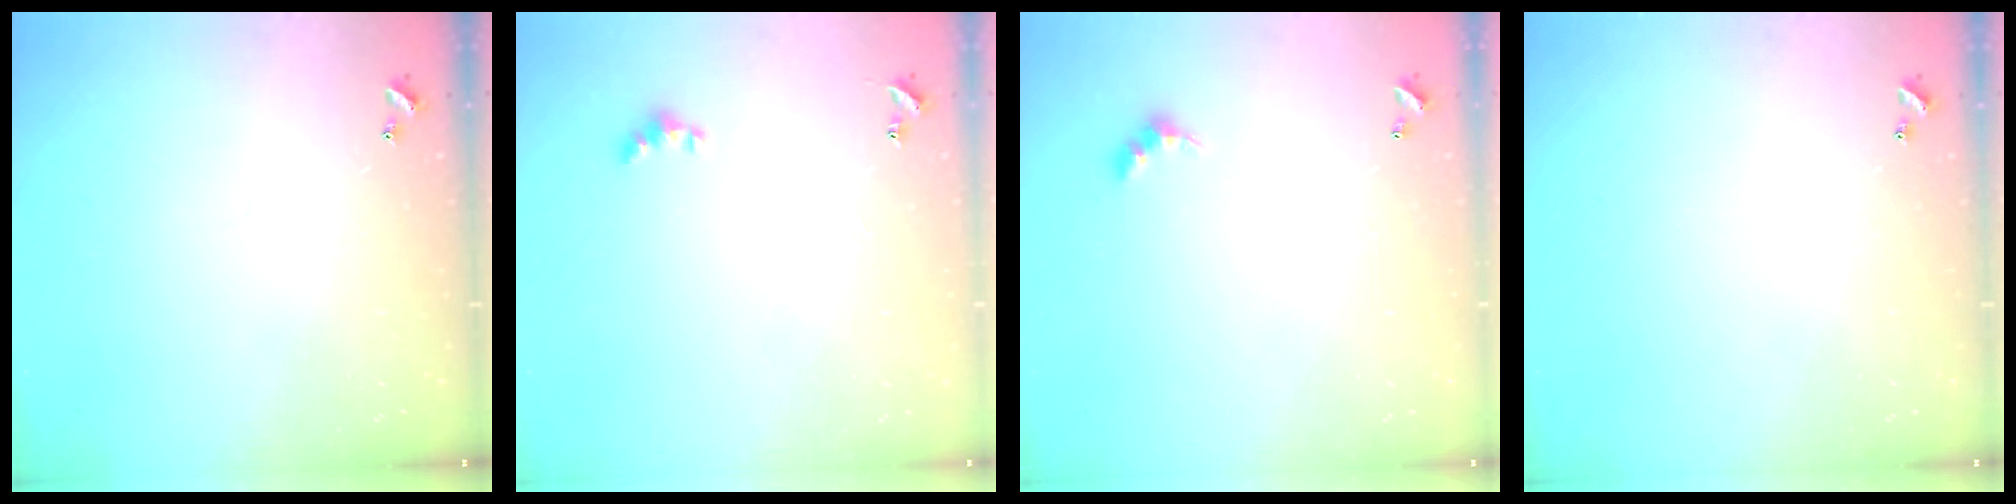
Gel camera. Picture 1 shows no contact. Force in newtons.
{"total": 4.1, "press": 4.1, "slide": 0.4}
{"total": 2.4, "press": 2.4, "slide": 0.5}
{"total": 0.0}